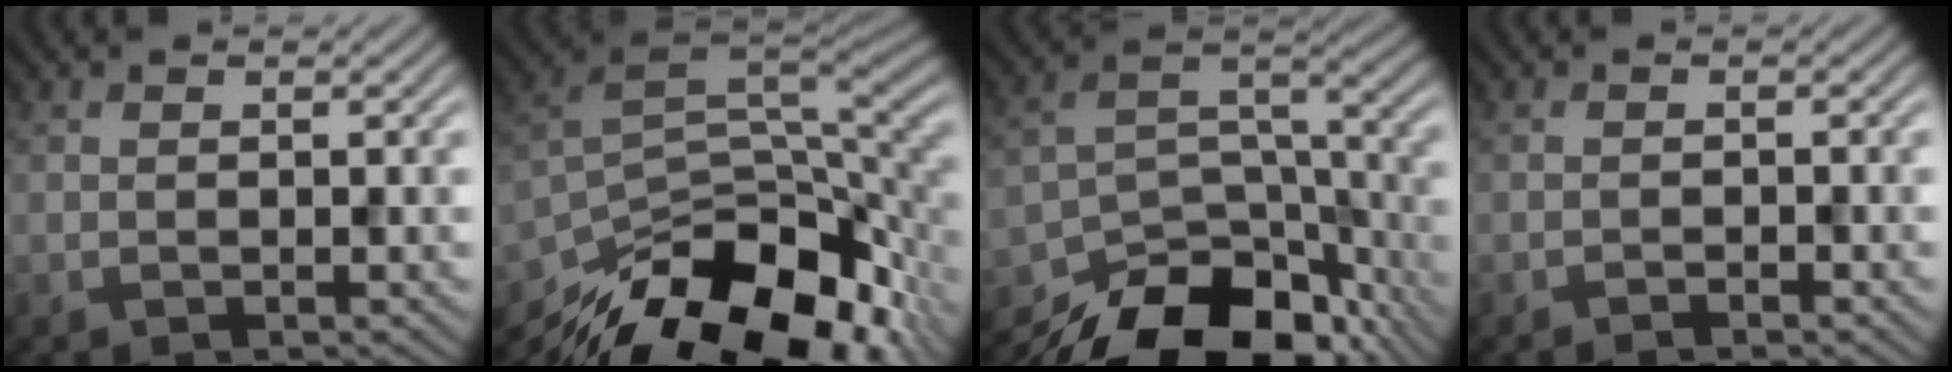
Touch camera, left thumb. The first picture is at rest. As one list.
[{"total": 17.4, "force": [-11.4, 7.5, 10.7], "torque": [-0.203, -0.037, -0.180]}, {"total": 17.7, "force": [-13.9, 7.1, 8.4], "torque": [-0.181, -0.032, -0.202]}, {"total": 0.9, "force": [-0.9, 0.0, 0.3], "torque": [-0.006, 0.001, -0.017]}]